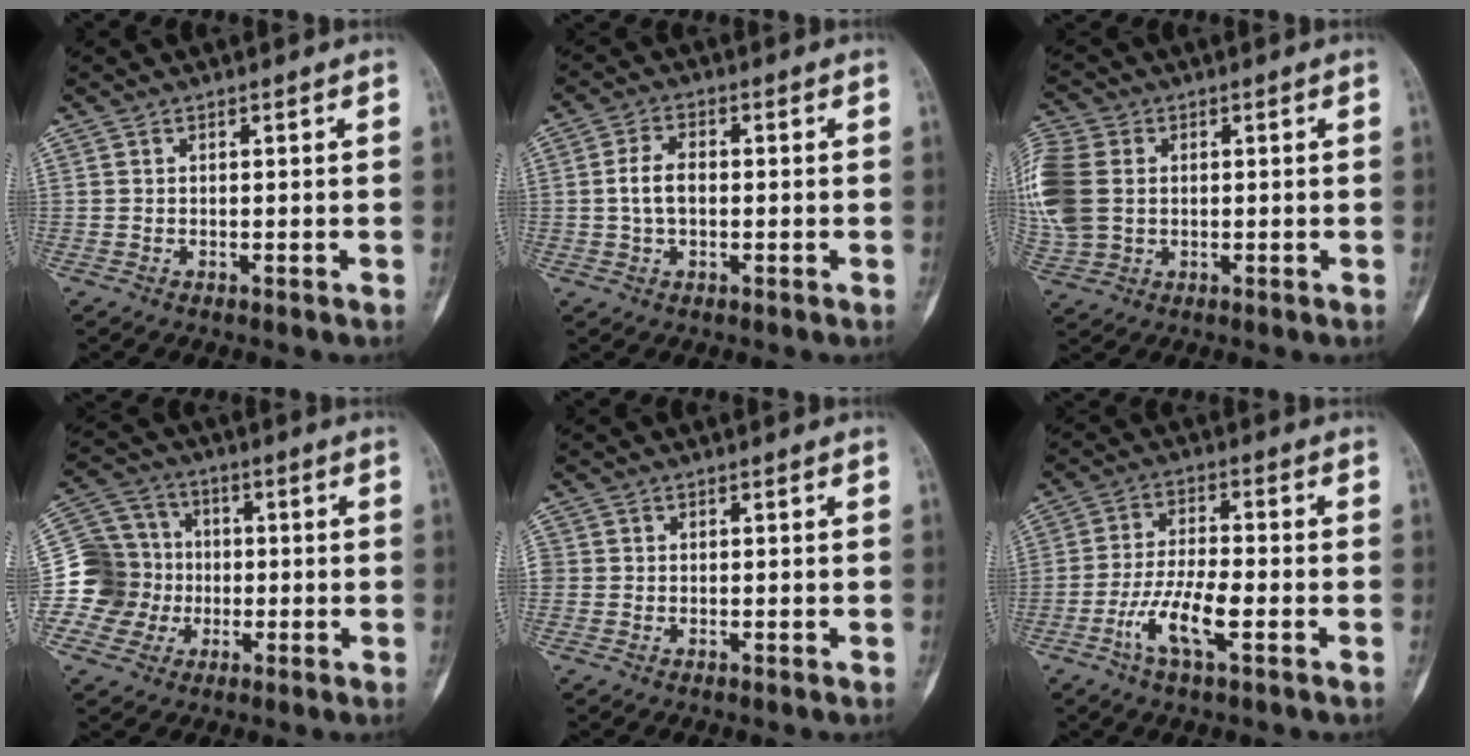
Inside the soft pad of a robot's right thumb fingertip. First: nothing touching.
{"total": 4.8, "force": [-0.3, 2.9, 3.8], "torque": [-0.075, 0.013, -0.011]}
{"total": 14.9, "force": [1.6, 11.6, 9.3], "torque": [-0.244, 0.009, 0.034]}
{"total": 12.0, "force": [-2.1, 11.6, 2.0], "torque": [0.001, 0.048, -0.038]}
{"total": 1.4, "force": [-0.1, 1.4, 0.3], "torque": [0.010, 0.005, -0.006]}
{"total": 9.0, "force": [-3.6, 2.6, 7.9], "torque": [-0.164, 0.016, -0.069]}